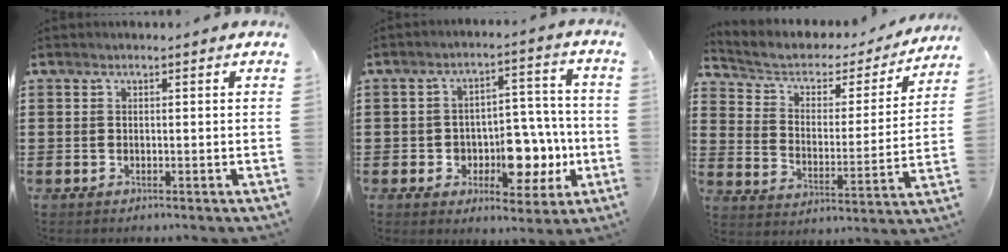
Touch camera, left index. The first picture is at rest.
{"total": 8.8, "force": [-2.7, 6.2, 5.8], "torque": [-0.079, 0.016, -0.044]}
{"total": 4.0, "force": [2.8, 2.4, 1.6], "torque": [-0.051, -0.019, 0.040]}